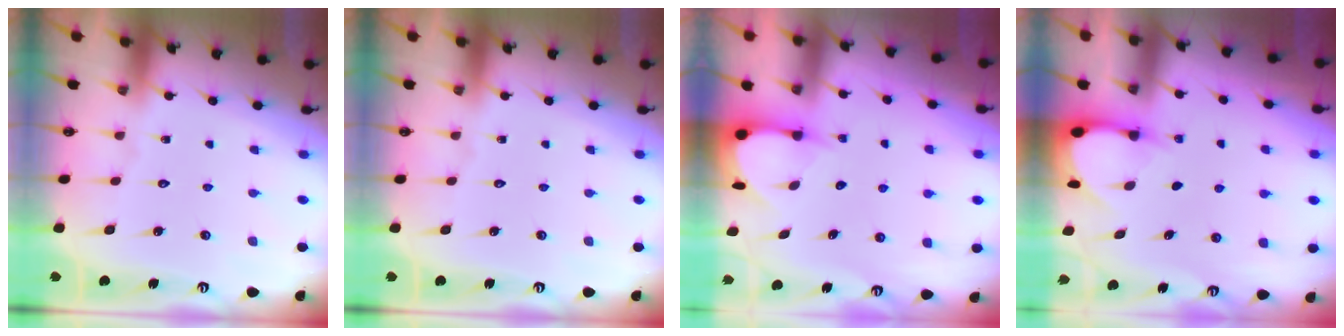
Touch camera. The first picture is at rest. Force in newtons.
{"total": 0.0}
{"total": 3.6, "press": 3.6, "slide": 0.3}
{"total": 3.1, "press": 3.1, "slide": 0.4}